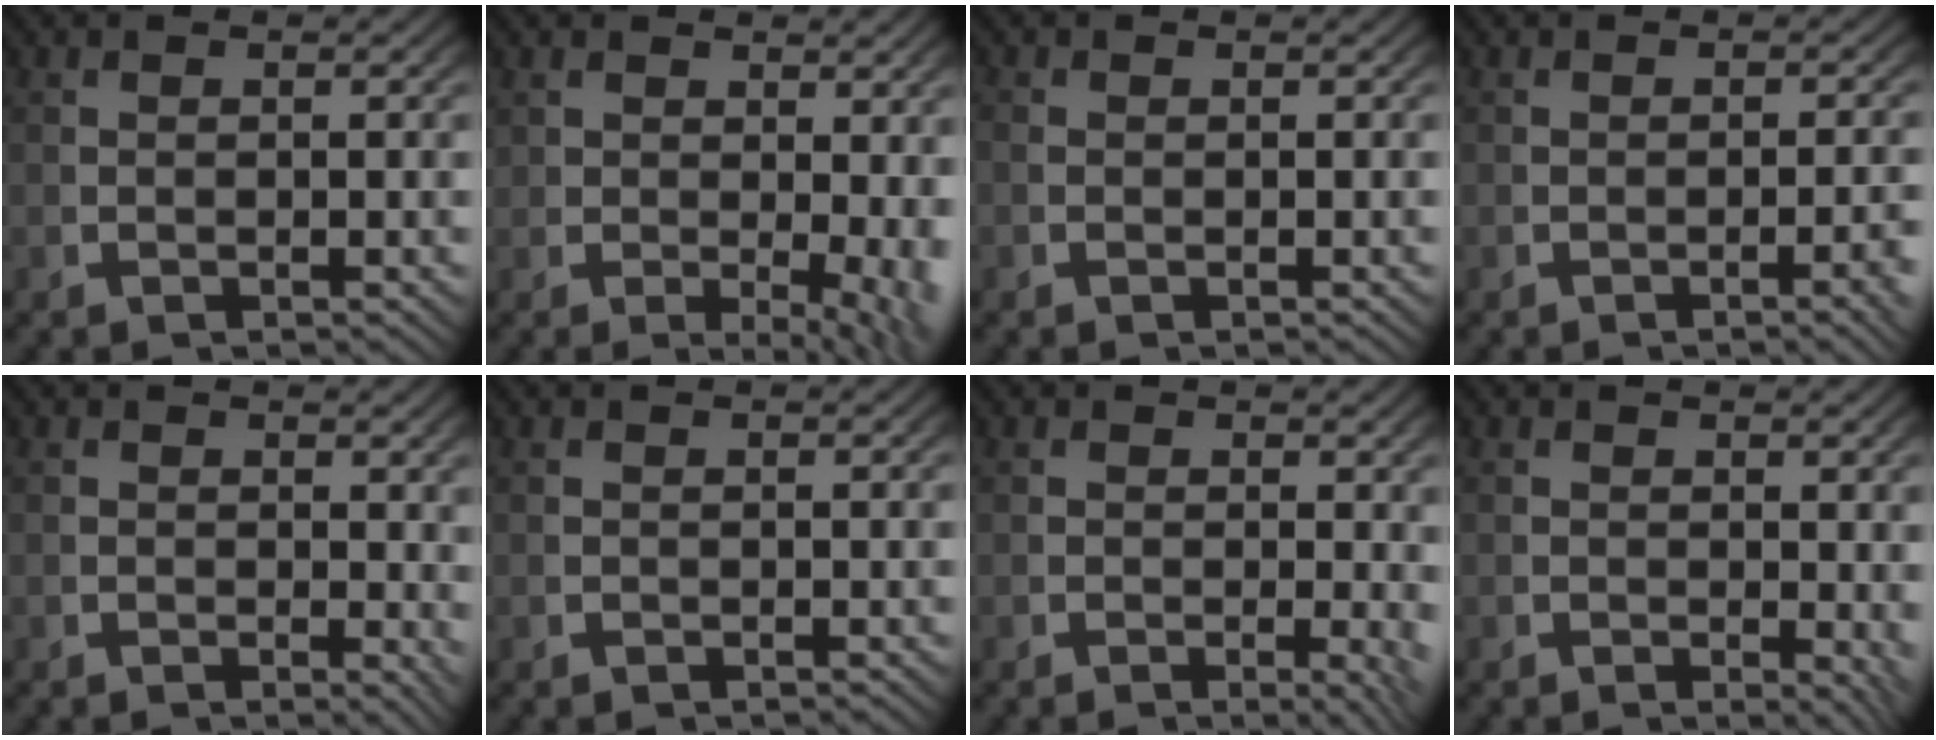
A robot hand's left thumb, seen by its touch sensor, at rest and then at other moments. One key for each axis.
{"total": 3.8, "fx": 0.0, "fy": 1.8, "fz": 3.3, "tx": -0.045, "ty": -0.027, "tz": 0.015}
{"total": 0.6, "fx": -0.2, "fy": 0.6, "fz": 0.1, "tx": -0.006, "ty": -0.007, "tz": -0.002}
{"total": 2.0, "fx": -0.9, "fy": 0.2, "fz": 1.7, "tx": -0.028, "ty": 0.005, "tz": -0.016}
{"total": 1.7, "fx": 0.6, "fy": 0.9, "fz": 1.3, "tx": -0.008, "ty": -0.006, "tz": 0.008}
{"total": 0.0}
{"total": 2.2, "fx": -0.1, "fy": 0.9, "fz": 2.0, "tx": -0.022, "ty": -0.011, "tz": -0.001}
{"total": 2.0, "fx": 0.2, "fy": 0.9, "fz": 1.7, "tx": -0.018, "ty": -0.011, "tz": 0.006}